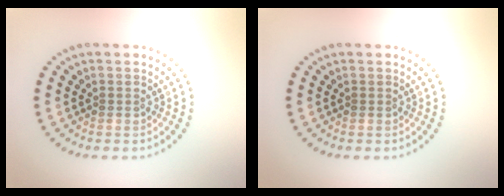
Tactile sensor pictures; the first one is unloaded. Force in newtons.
{"total": 0.0}